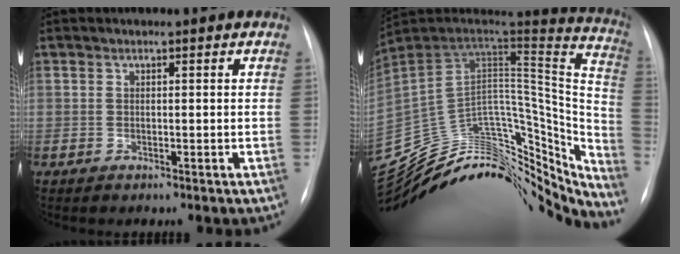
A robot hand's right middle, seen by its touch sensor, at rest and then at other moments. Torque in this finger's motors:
{"motor_torque": [-0.56, -1.01, -0.29, -0.10]}